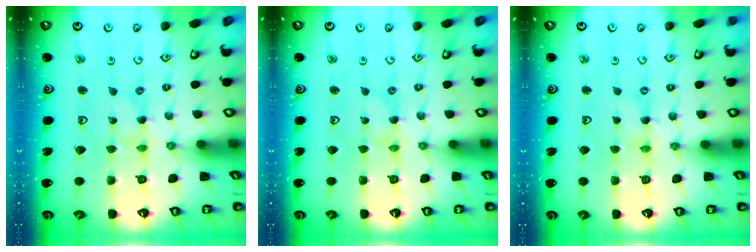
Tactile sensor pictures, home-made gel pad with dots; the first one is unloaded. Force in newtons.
{"total": 0.0}
{"total": 0.6, "press": 0.6, "slide": 0.1}